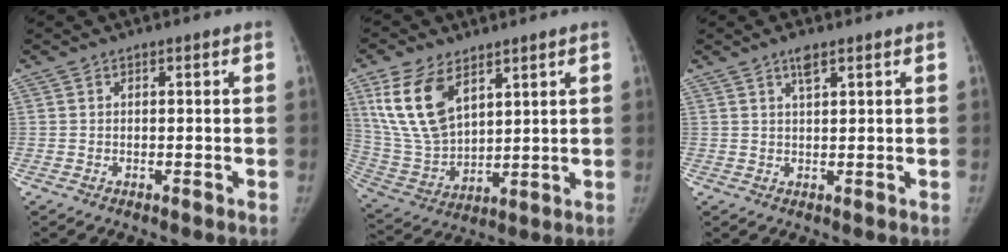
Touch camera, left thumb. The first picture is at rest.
{"total": 15.2, "force": [7.5, 8.6, 10.0], "torque": [-0.181, -0.029, 0.163]}
{"total": 2.6, "force": [1.7, 0.8, 1.8], "torque": [-0.030, -0.006, 0.031]}